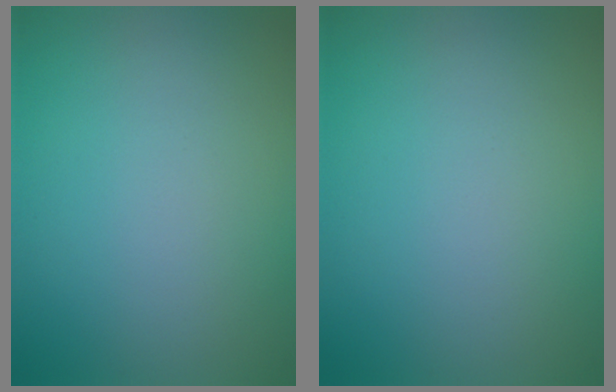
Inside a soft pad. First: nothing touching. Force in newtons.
{"total": 0.0}